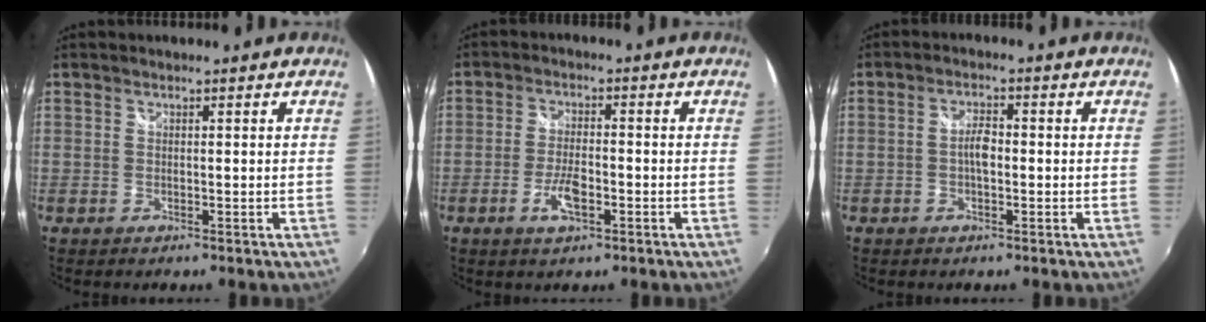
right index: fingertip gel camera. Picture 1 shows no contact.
{"total": 5.3, "force": [-2.3, 1.9, 4.4], "torque": [-0.095, -0.003, -0.043]}
{"total": 3.0, "force": [-0.5, 1.2, 2.7], "torque": [-0.052, 0.006, -0.011]}